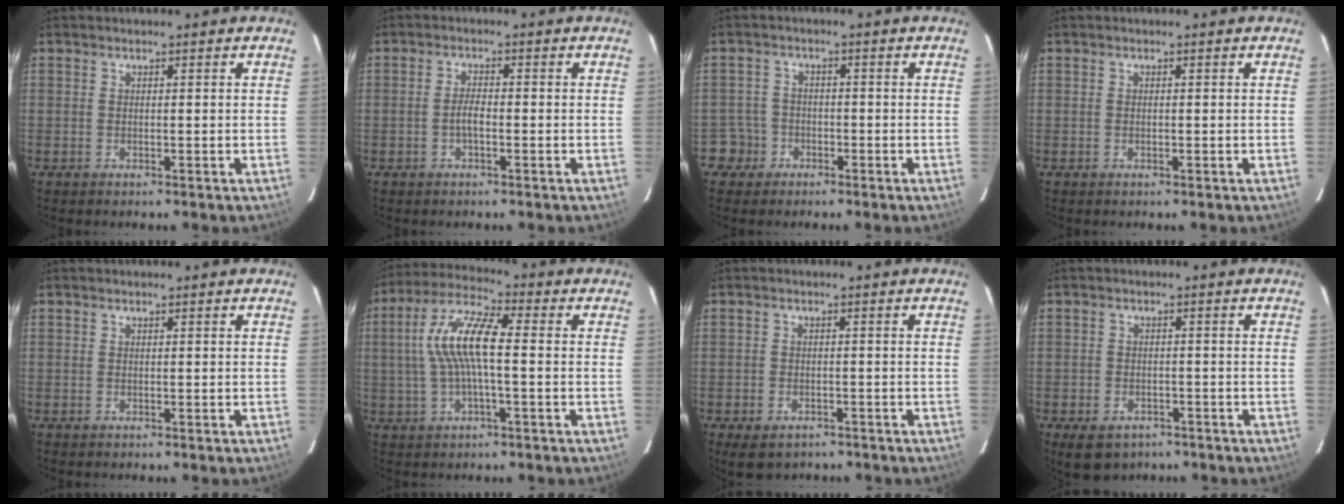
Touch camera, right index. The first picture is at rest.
{"total": 2.3, "force": [-0.8, 0.7, 2.1], "torque": [-0.041, 0.003, -0.017]}
{"total": 4.2, "force": [-2.0, 3.7, -0.3], "torque": [0.007, 0.025, -0.037]}
{"total": 0.0}
{"total": 0.0}
{"total": 11.2, "force": [0.4, 2.8, 10.8], "torque": [-0.217, 0.017, 0.005]}
{"total": 5.1, "force": [-3.4, 3.2, 2.2], "torque": [-0.051, -0.011, -0.046]}
{"total": 6.6, "force": [-4.2, 4.3, 2.7], "torque": [-0.061, -0.004, -0.055]}